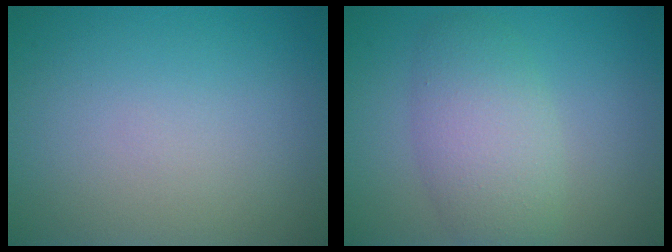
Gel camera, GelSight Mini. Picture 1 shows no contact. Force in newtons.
{"total": 4.9, "press": 4.9, "slide": 0.2}